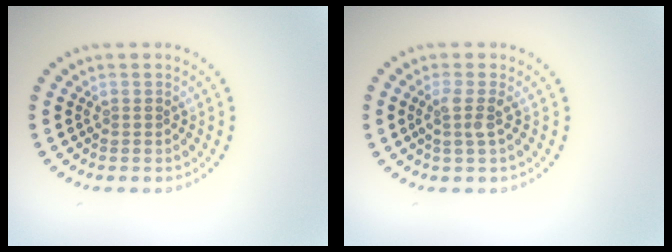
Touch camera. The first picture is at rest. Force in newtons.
{"total": 1.8, "press": 1.4, "slide": 1.2}